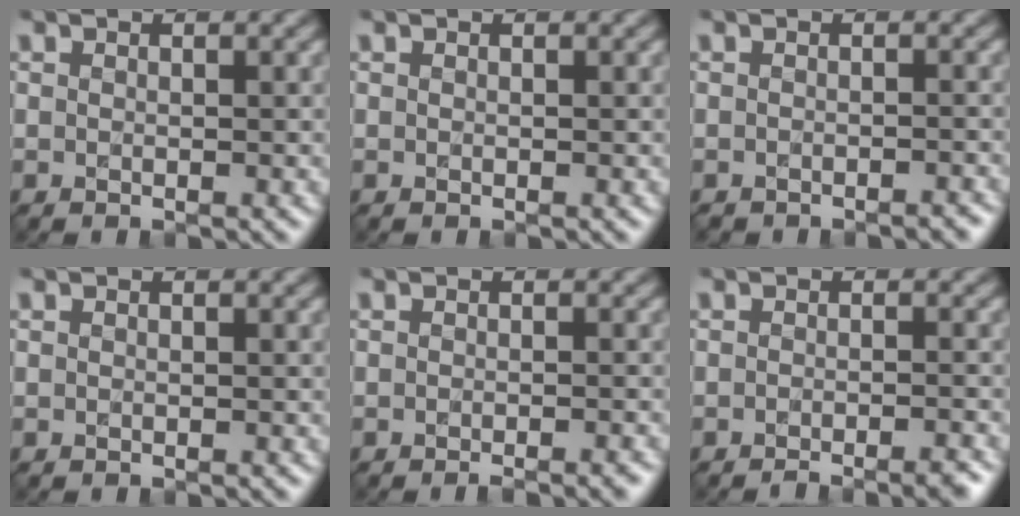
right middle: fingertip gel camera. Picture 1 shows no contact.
{"total": 0.0}
{"total": 1.5, "force": [-1.5, 0.1, 0.1], "torque": [0.004, 0.000, -0.016]}
{"total": 0.0}
{"total": 2.0, "force": [-1.5, 0.4, 1.4], "torque": [-0.009, 0.000, -0.023]}
{"total": 3.2, "force": [-2.5, 0.5, 1.9], "torque": [-0.022, 0.005, -0.038]}